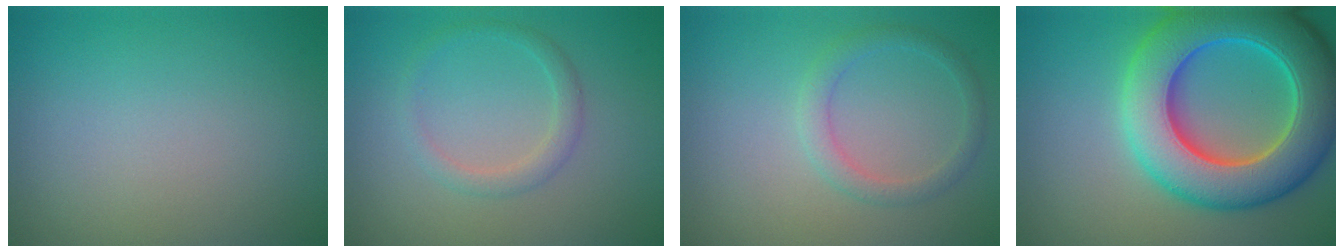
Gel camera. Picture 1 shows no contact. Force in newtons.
{"total": 1.7, "press": 1.7, "slide": 0.0}
{"total": 2.0, "press": 2.0, "slide": 0.1}
{"total": 11.7, "press": 11.7, "slide": 0.2}